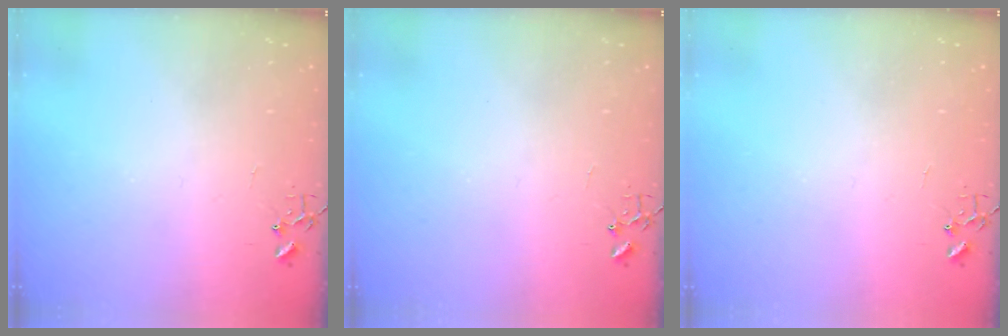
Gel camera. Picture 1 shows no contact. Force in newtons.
{"total": 0.0}
{"total": 0.0}